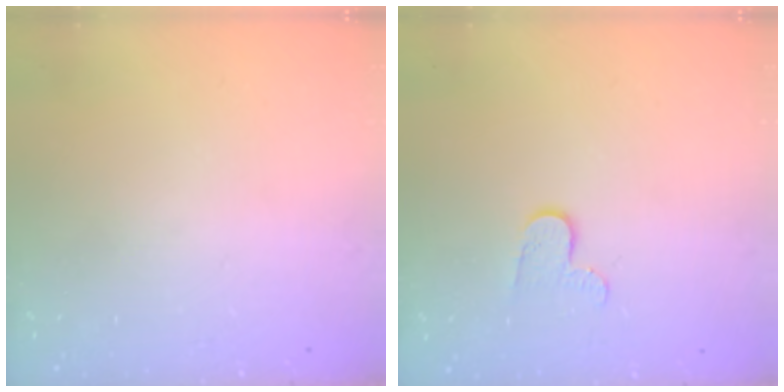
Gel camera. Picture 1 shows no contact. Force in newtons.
{"total": 6.9, "press": 6.9, "slide": 0.7}